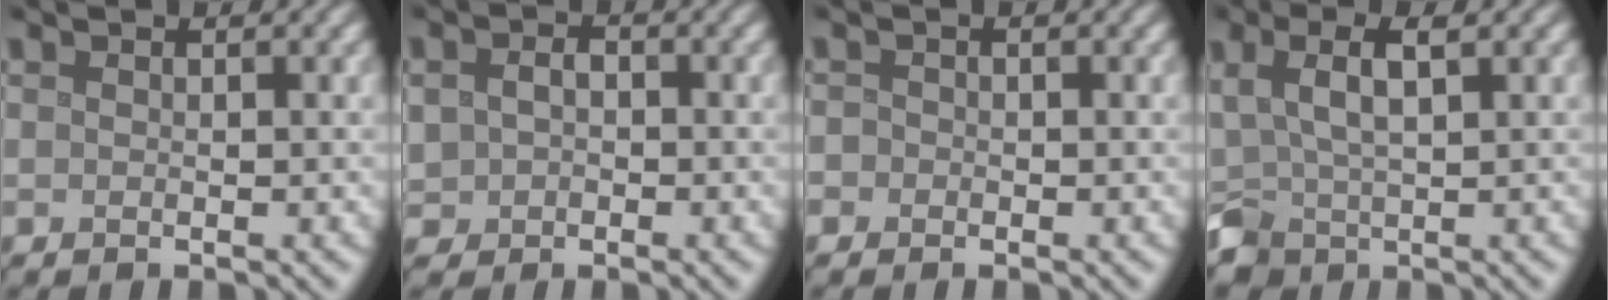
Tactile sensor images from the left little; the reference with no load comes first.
{"total": 3.1, "force": [0.1, 2.7, 1.6], "torque": [-0.027, 0.006, -0.010]}
{"total": 1.1, "force": [-0.3, 1.1, 0.2], "torque": [0.006, 0.000, -0.014]}
{"total": 3.8, "force": [1.1, 1.9, 3.1], "torque": [-0.068, 0.004, 0.023]}